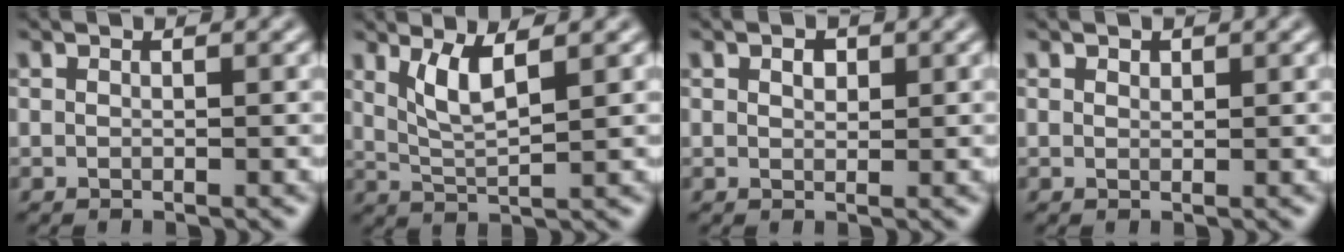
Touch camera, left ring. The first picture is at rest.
{"total": 3.3, "force": [1.7, 0.7, 2.7], "torque": [-0.059, -0.008, 0.039]}
{"total": 1.2, "force": [0.5, 0.8, 0.7], "torque": [-0.011, 0.001, 0.008]}
{"total": 0.5, "force": [0.4, 0.3, 0.1], "torque": [-0.002, -0.002, 0.008]}